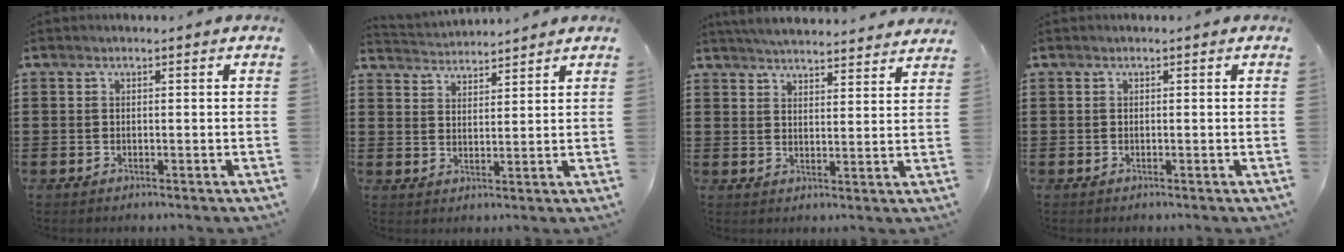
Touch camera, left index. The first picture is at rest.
{"total": 3.0, "force": [2.9, -0.3, -0.5], "torque": [-0.002, -0.015, 0.052]}
{"total": 4.5, "force": [4.4, -0.3, 0.6], "torque": [-0.025, -0.022, 0.080]}
{"total": 0.0}